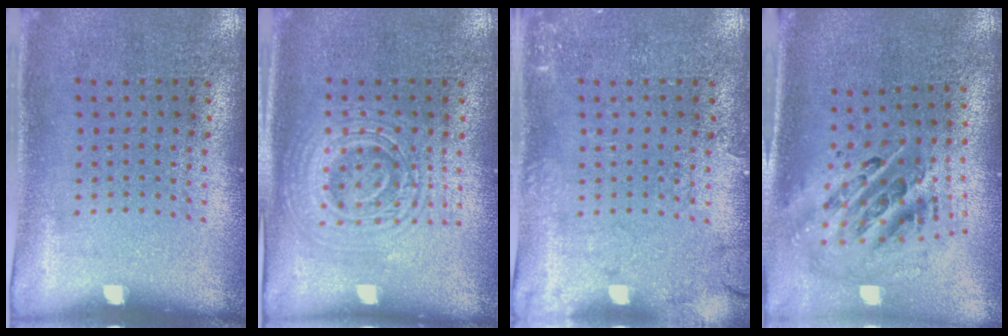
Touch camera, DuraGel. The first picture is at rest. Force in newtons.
{"total": 2.7, "press": 2.7, "slide": 0.5}
{"total": 2.0, "press": 2.0, "slide": 0.4}
{"total": 1.9, "press": 1.5, "slide": 1.2}